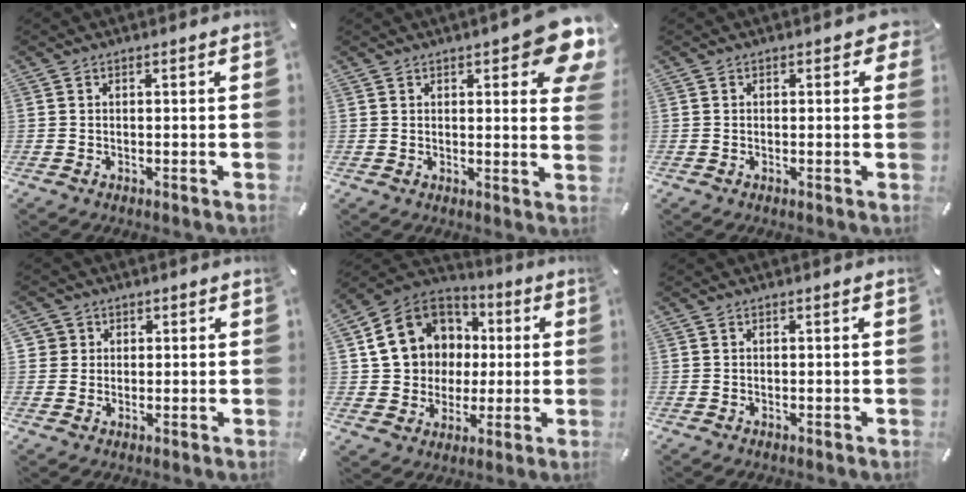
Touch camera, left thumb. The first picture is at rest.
{"total": 10.5, "force": [5.5, 3.4, 8.3], "torque": [-0.101, -0.036, 0.092]}
{"total": 1.6, "force": [0.2, 1.0, 1.2], "torque": [-0.009, -0.001, 0.000]}
{"total": 3.6, "force": [1.1, 3.5, 0.2], "torque": [0.004, 0.002, 0.018]}
{"total": 15.3, "force": [2.6, 14.0, 5.6], "torque": [-0.114, -0.007, 0.060]}
{"total": 0.0}